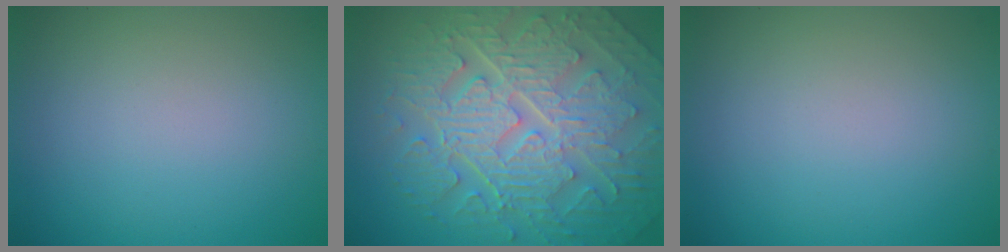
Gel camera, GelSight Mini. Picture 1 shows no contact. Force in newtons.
{"total": 10.3, "press": 6.9, "slide": 7.7}
{"total": 0.0}